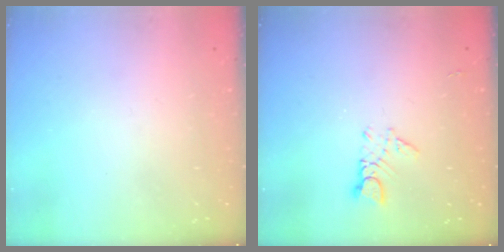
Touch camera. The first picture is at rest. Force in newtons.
{"total": 2.4, "press": 2.4, "slide": 0.2}